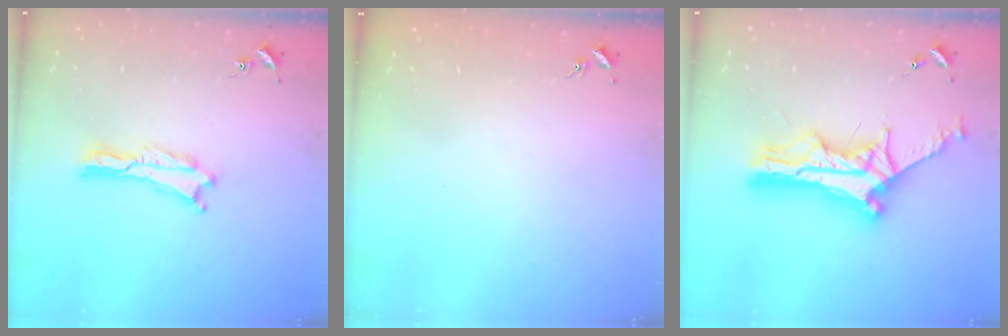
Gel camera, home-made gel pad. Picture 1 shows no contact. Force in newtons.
{"total": 0.0}
{"total": 12.0, "press": 12.0, "slide": 0.8}